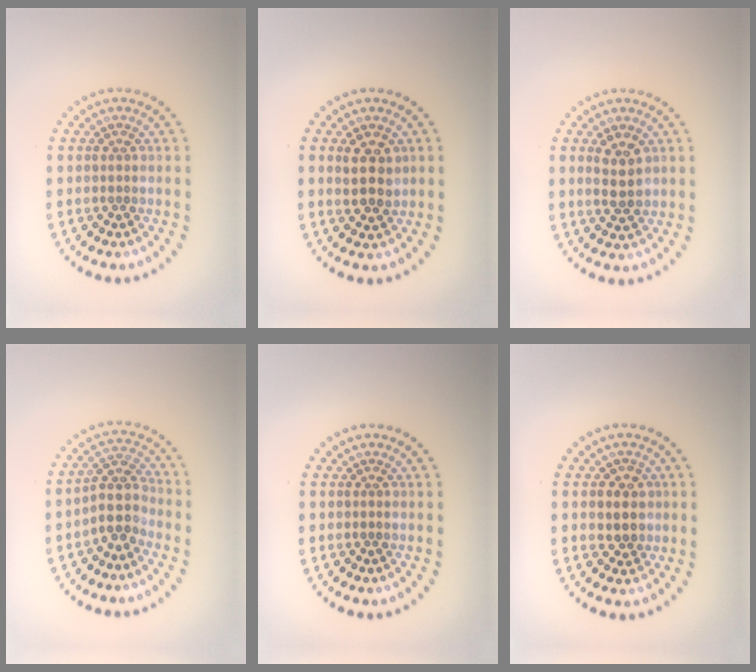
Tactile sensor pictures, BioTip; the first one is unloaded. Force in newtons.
{"total": 2.9, "press": 2.8, "slide": 0.7}
{"total": 2.7, "press": 2.7, "slide": 0.5}
{"total": 3.3, "press": 2.7, "slide": 1.9}
{"total": 0.0}
{"total": 2.6, "press": 2.5, "slide": 0.7}